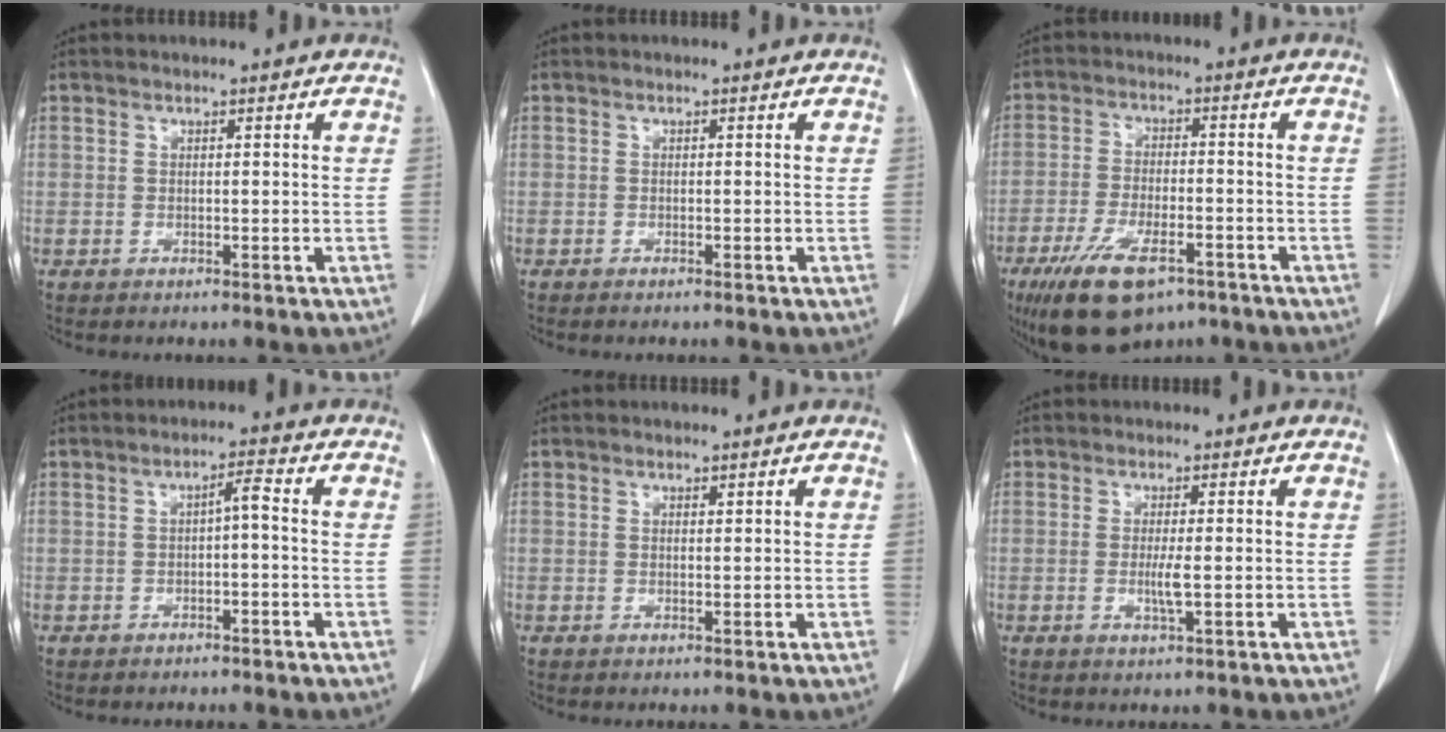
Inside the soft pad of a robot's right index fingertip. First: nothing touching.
{"total": 0.6, "force": [-0.6, 0.0, 0.3], "torque": [-0.010, -0.002, -0.008]}
{"total": 12.3, "force": [-7.8, 4.6, 8.3], "torque": [-0.158, -0.015, -0.128]}
{"total": 2.3, "force": [-0.4, 0.3, 2.2], "torque": [-0.035, 0.007, -0.007]}
{"total": 0.6, "force": [0.5, 0.2, 0.3], "torque": [-0.004, -0.006, 0.007]}
{"total": 2.4, "force": [-0.3, 0.0, 2.4], "torque": [-0.049, -0.006, -0.006]}